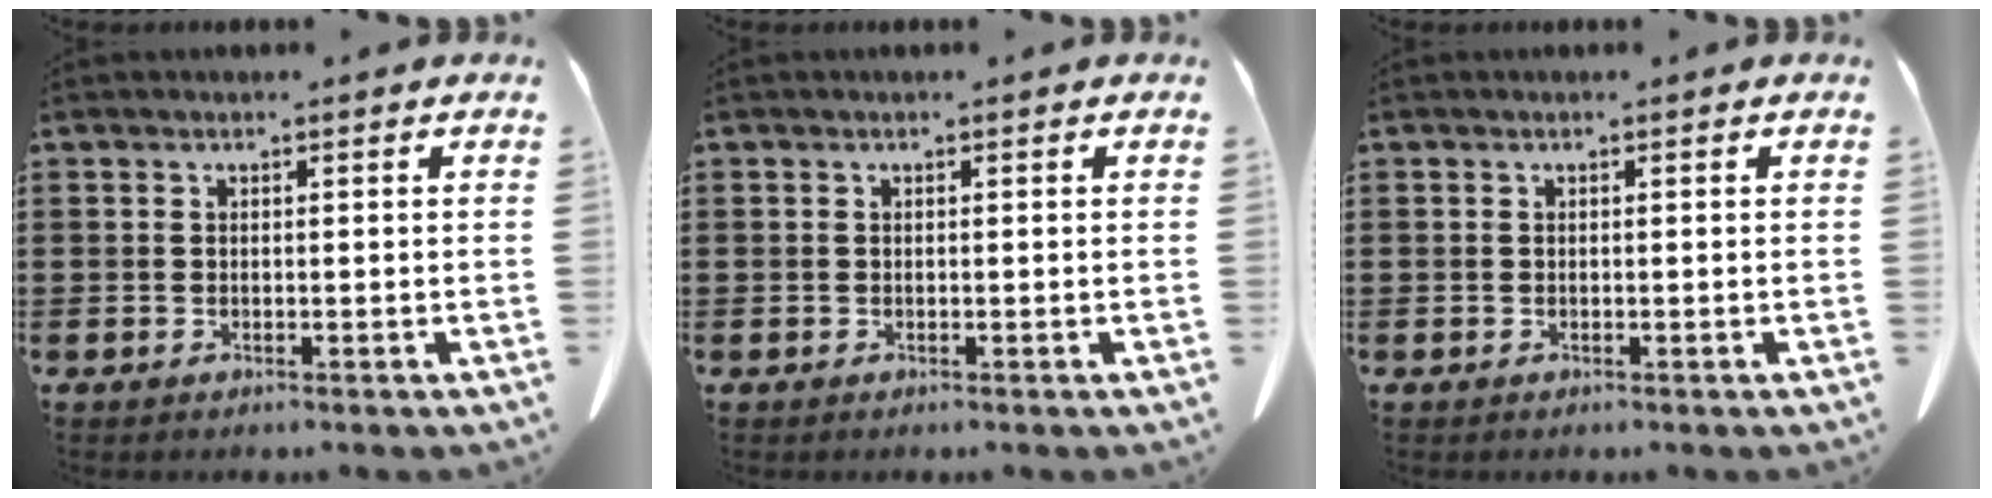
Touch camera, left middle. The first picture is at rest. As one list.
[{"total": 0.0}, {"total": 0.0}]